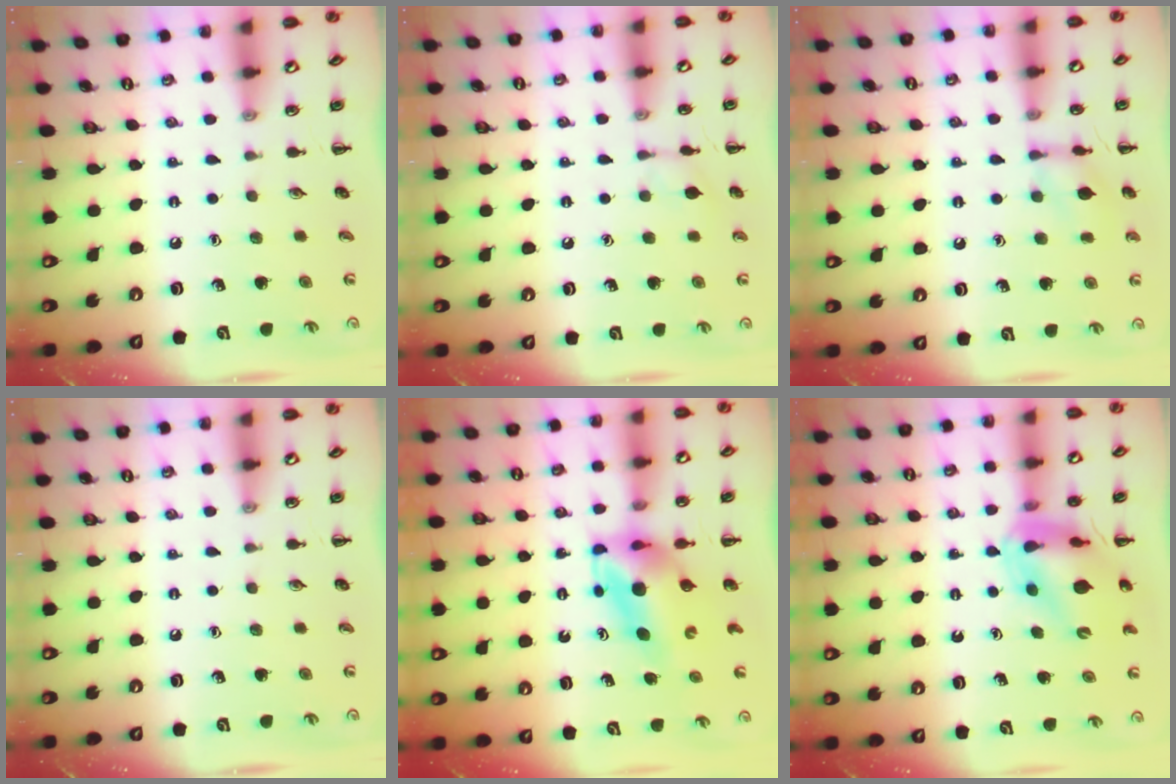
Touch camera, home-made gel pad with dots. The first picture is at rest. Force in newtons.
{"total": 6.0, "press": 5.9, "slide": 1.1}
{"total": 9.0, "press": 9.0, "slide": 0.5}
{"total": 0.0}
{"total": 5.8, "press": 5.6, "slide": 1.5}
{"total": 13.5, "press": 12.9, "slide": 3.8}